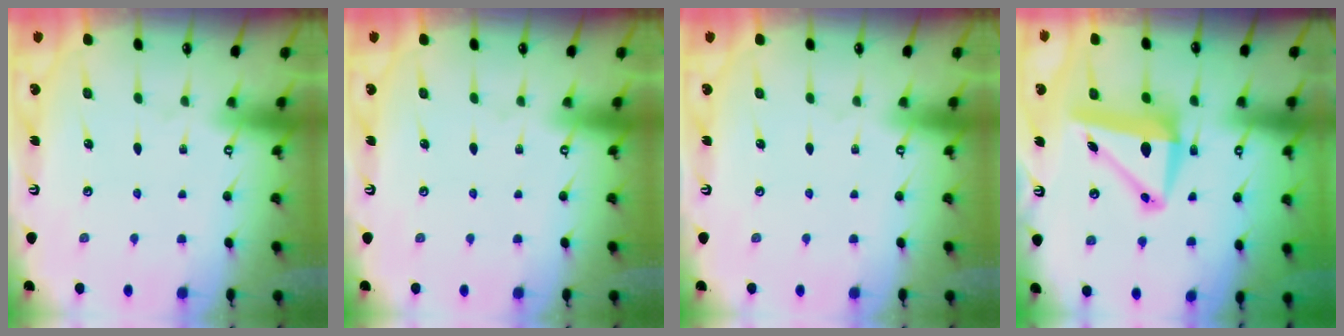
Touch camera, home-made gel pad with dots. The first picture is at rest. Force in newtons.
{"total": 0.0}
{"total": 0.0}
{"total": 9.8, "press": 9.6, "slide": 1.8}